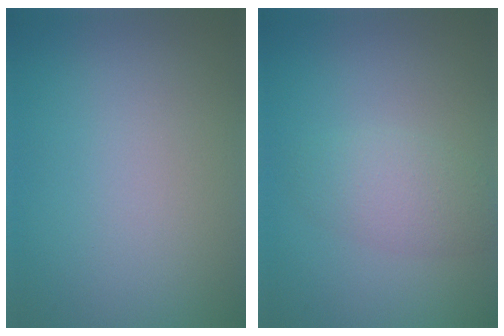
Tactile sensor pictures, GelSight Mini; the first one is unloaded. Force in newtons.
{"total": 2.7, "press": 2.7, "slide": 0.1}